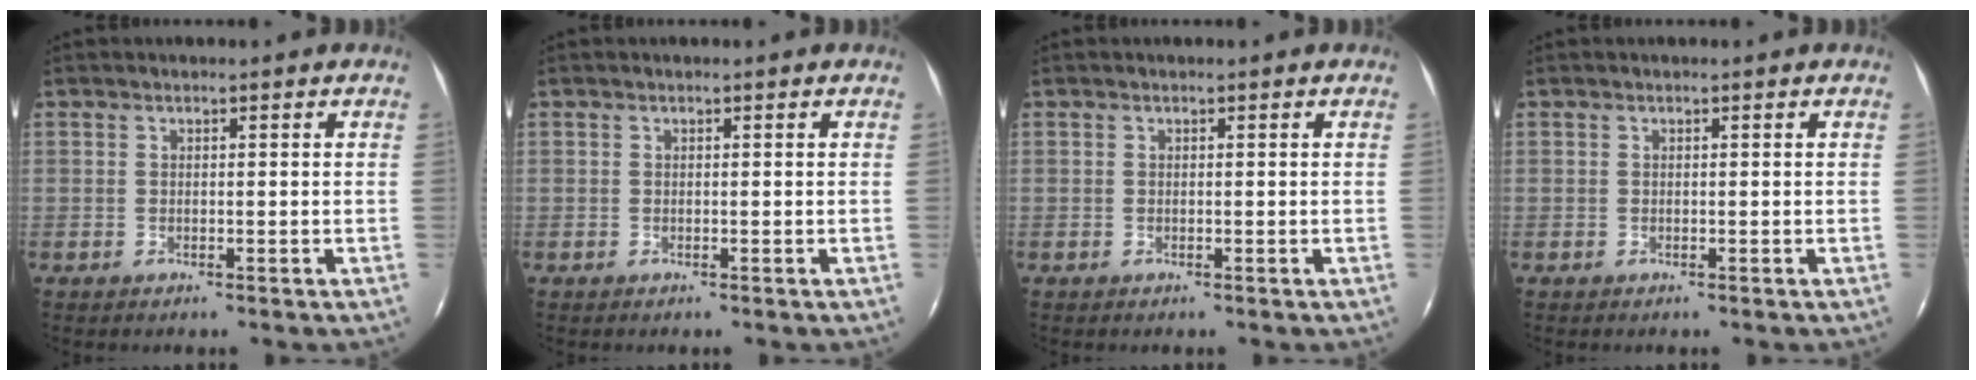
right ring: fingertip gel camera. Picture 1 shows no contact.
{"total": 0.0}
{"total": 0.0}
{"total": 0.0}